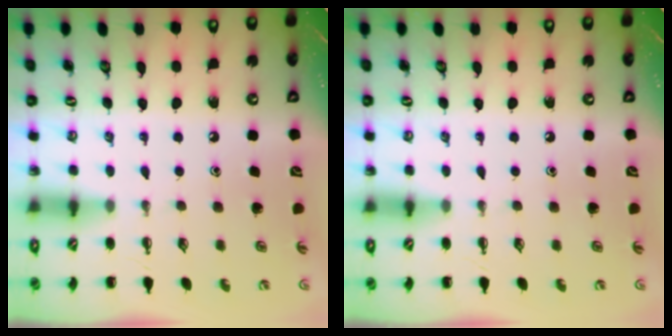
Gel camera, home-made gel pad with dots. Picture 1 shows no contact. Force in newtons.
{"total": 0.0}